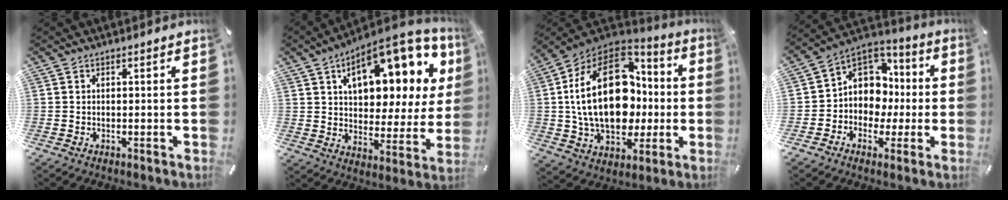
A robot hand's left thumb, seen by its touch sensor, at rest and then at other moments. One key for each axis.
{"total": 19.0, "fx": 9.8, "fy": 9.9, "fz": 13.0, "tx": -0.180, "ty": -0.058, "tz": 0.162}
{"total": 28.4, "fx": 1.2, "fy": 18.6, "fz": 21.3, "tx": -0.416, "ty": 0.013, "tz": 0.031}
{"total": 9.9, "fx": 0.0, "fy": 9.5, "fz": 2.8, "tx": -0.060, "ty": -0.008, "tz": 0.010}